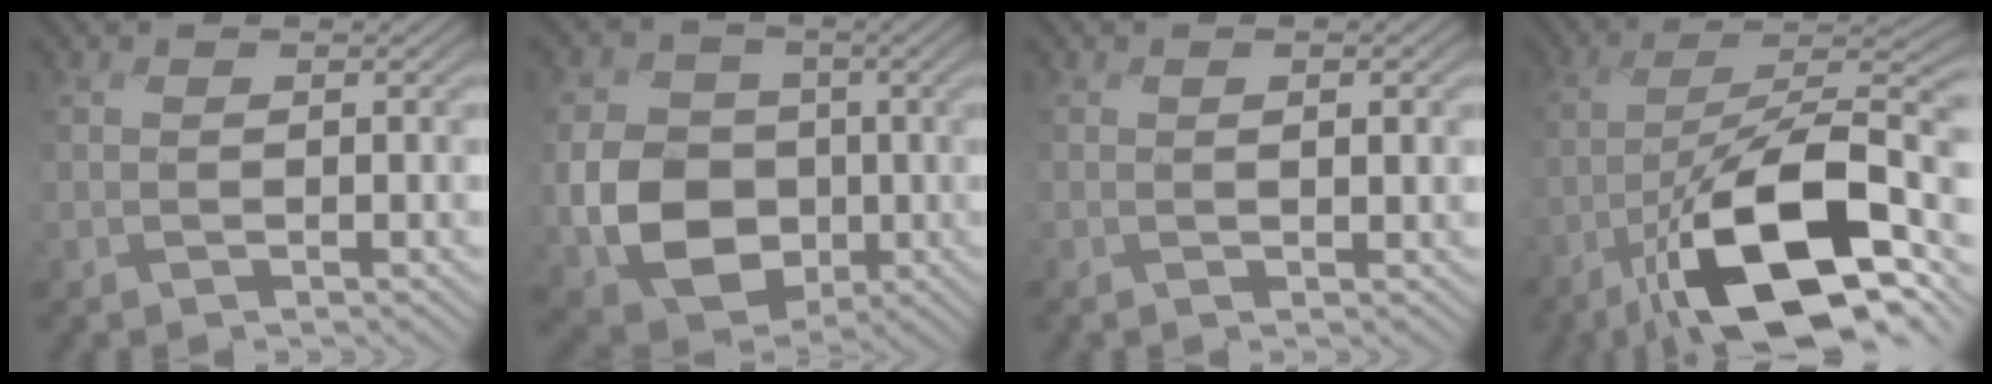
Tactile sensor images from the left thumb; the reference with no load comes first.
{"total": 10.7, "force": [-2.3, 8.6, 6.0], "torque": [-0.138, -0.020, -0.054]}
{"total": 1.1, "force": [0.4, 0.1, 1.1], "torque": [-0.010, 0.001, 0.000]}
{"total": 16.1, "force": [-8.2, 5.6, 12.6], "torque": [-0.207, -0.006, -0.159]}